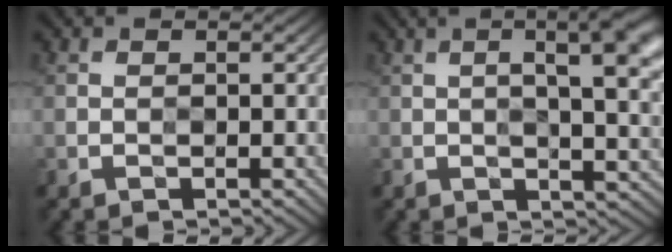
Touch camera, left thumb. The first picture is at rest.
{"total": 10.8, "force": [3.2, 3.4, 9.7], "torque": [-0.105, 0.032, 0.032]}